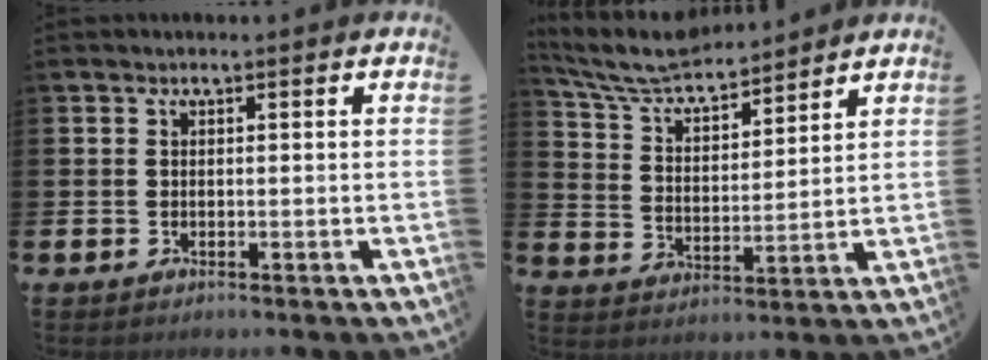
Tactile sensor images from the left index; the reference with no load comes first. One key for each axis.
{"total": 6.9, "fx": 6.5, "fy": 1.1, "fz": 2.0, "tx": -0.073, "ty": -0.041, "tz": 0.114}